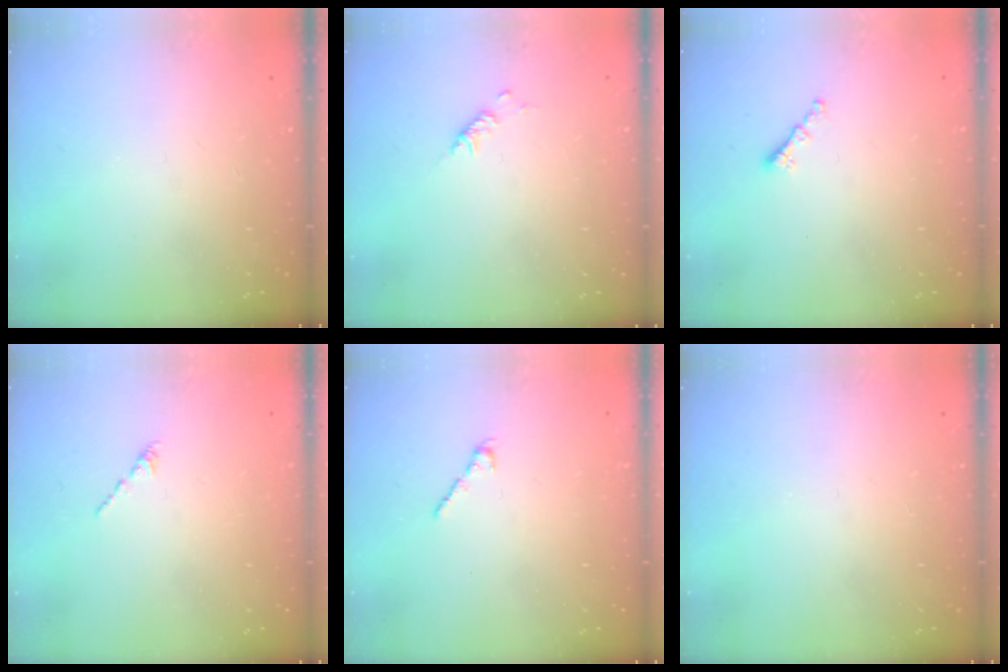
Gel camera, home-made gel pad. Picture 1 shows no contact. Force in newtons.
{"total": 2.9, "press": 2.9, "slide": 0.6}
{"total": 1.2, "press": 1.1, "slide": 0.5}
{"total": 0.6, "press": 0.5, "slide": 0.3}
{"total": 2.5, "press": 2.4, "slide": 0.7}
{"total": 0.0}